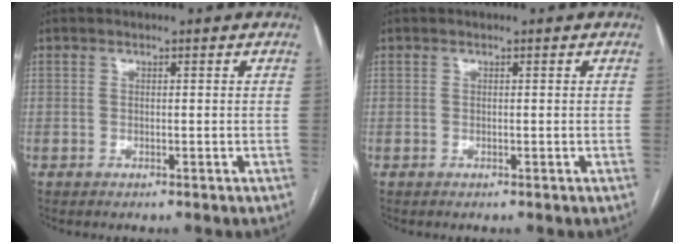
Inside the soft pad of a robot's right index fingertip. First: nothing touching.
{"total": 0.0}